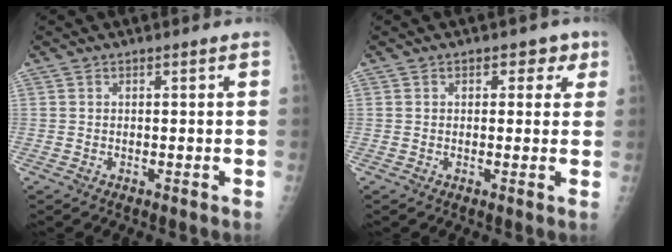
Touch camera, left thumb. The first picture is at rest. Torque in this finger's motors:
{"motor_torque": [-0.05, 0.03, -0.12, -0.14, 0.05]}